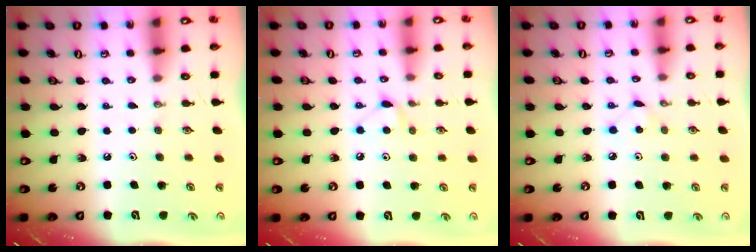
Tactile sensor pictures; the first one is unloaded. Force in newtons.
{"total": 6.0, "press": 6.0, "slide": 0.8}
{"total": 2.8, "press": 2.8, "slide": 0.4}